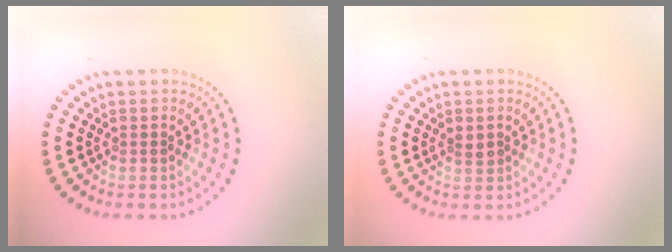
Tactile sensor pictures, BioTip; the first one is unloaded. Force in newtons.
{"total": 1.1, "press": 1.1, "slide": 0.2}